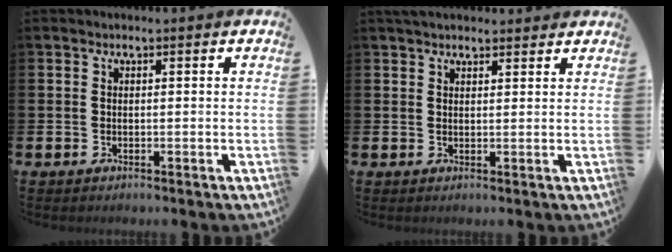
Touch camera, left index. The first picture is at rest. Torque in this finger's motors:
{"motor_torque": [1.19, -0.95, 0.32, 0.04]}